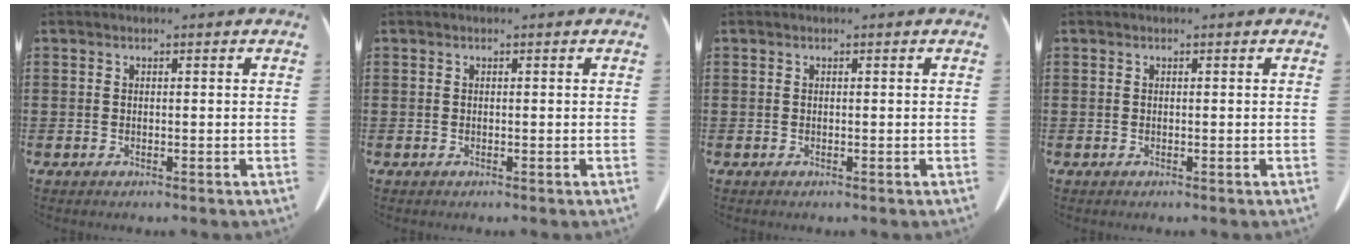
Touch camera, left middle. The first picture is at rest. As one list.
[{"total": 0.0}, {"total": 0.0}, {"total": 0.0}]